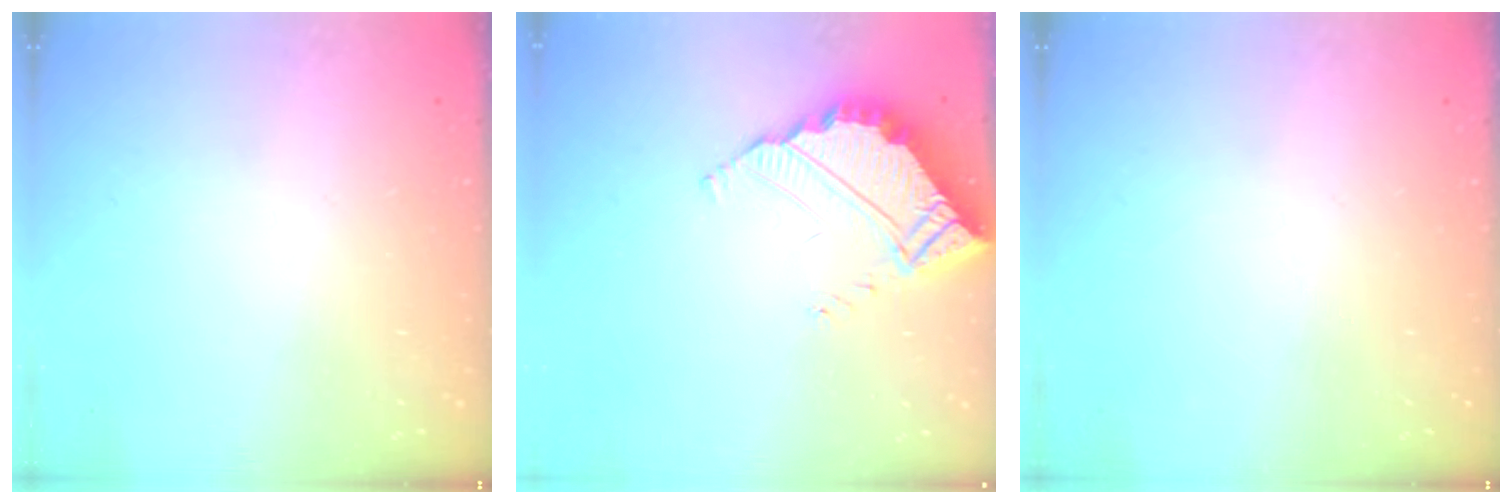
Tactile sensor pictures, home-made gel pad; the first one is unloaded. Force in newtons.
{"total": 5.8, "press": 5.8, "slide": 0.4}
{"total": 0.0}